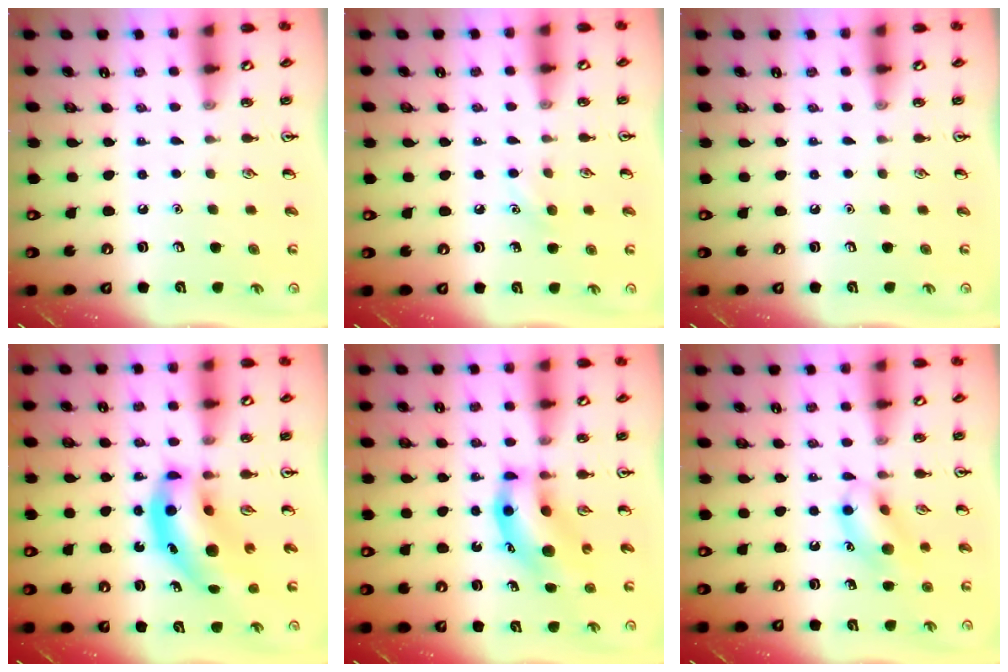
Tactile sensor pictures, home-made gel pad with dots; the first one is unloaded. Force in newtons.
{"total": 6.1, "press": 5.9, "slide": 1.9}
{"total": 0.0}
{"total": 12.8, "press": 12.2, "slide": 3.9}
{"total": 10.9, "press": 10.6, "slide": 2.9}
{"total": 12.1, "press": 11.9, "slide": 2.0}